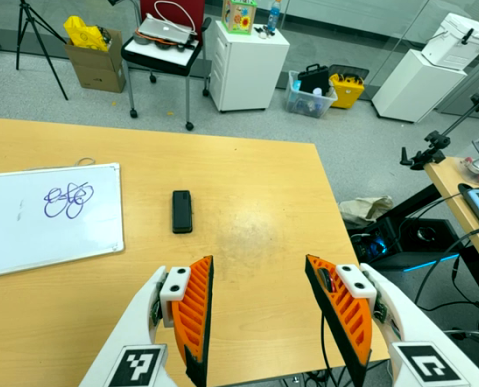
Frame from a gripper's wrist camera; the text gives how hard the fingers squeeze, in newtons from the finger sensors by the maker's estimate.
{"total": 0.0}